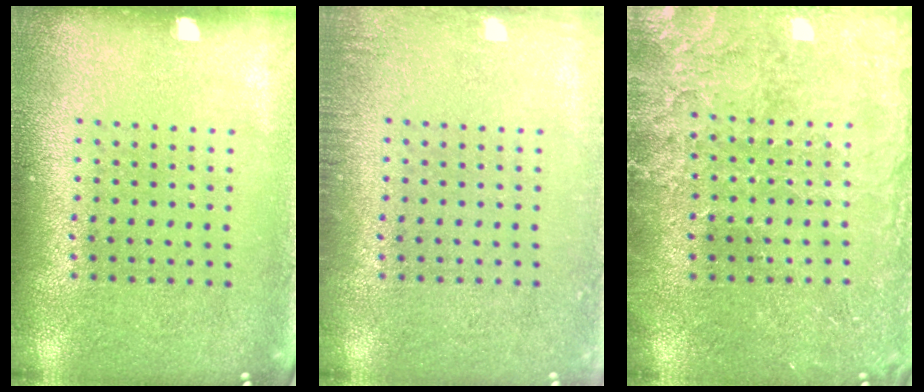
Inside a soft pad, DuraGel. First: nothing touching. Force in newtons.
{"total": 1.3, "press": 1.2, "slide": 0.2}
{"total": 3.4, "press": 3.2, "slide": 1.3}